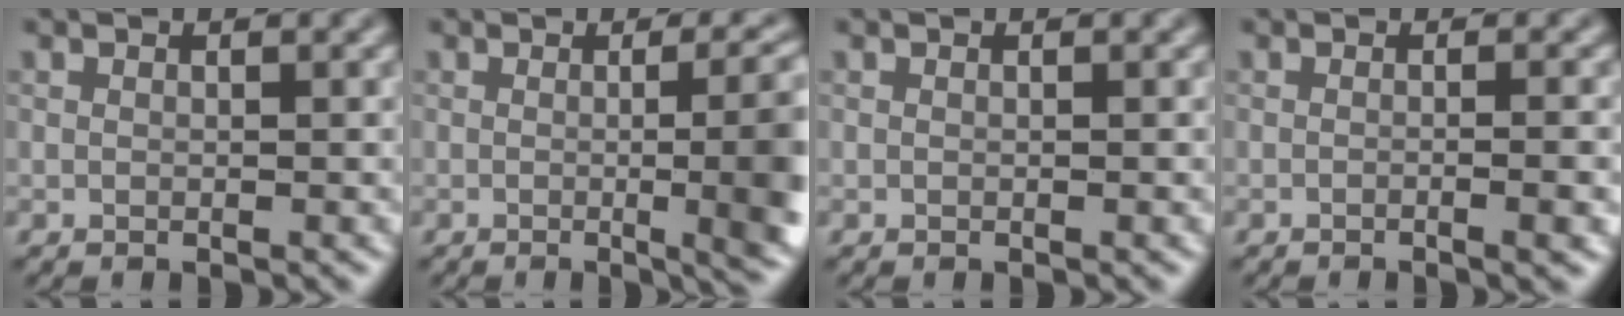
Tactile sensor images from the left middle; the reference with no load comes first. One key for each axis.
{"total": 11.0, "fx": -0.2, "fy": 4.0, "fz": 10.3, "tx": -0.070, "ty": 0.027, "tz": 0.004}
{"total": 0.0}
{"total": 2.5, "fx": -0.7, "fy": 0.7, "fz": 2.3, "tx": -0.017, "ty": 0.005, "tz": -0.010}